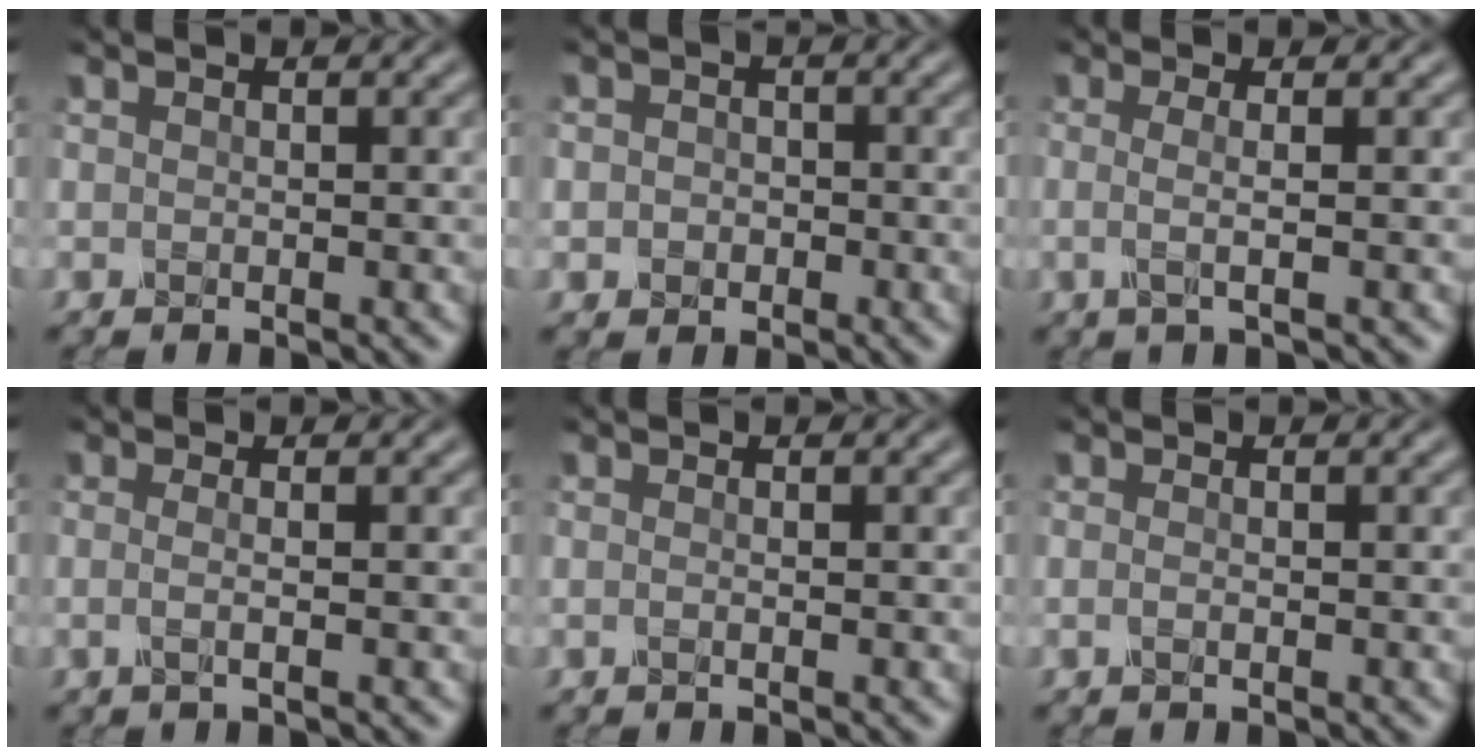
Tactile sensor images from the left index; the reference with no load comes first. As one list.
[{"total": 1.9, "force": [-0.3, 1.7, 0.7], "torque": [0.003, -0.001, -0.014]}, {"total": 2.3, "force": [-0.1, 0.8, 2.2], "torque": [-0.038, -0.004, -0.009]}, {"total": 1.8, "force": [-0.1, 0.7, 1.6], "torque": [-0.024, -0.006, -0.016]}, {"total": 0.7, "force": [-0.1, 0.3, 0.6], "torque": [-0.012, -0.006, -0.006]}, {"total": 0.7, "force": [-0.2, 0.2, 0.6], "torque": [-0.013, -0.003, -0.005]}]